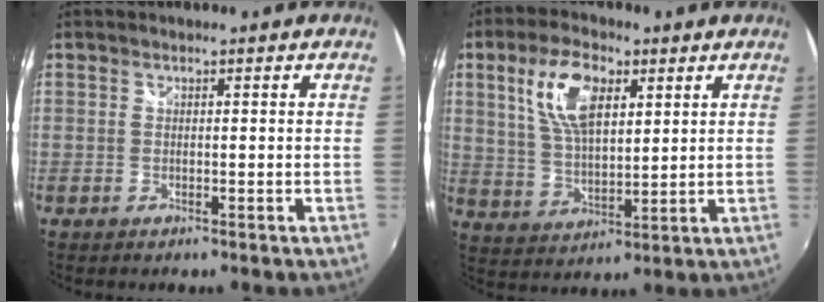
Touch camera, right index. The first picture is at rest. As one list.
[{"total": 11.6, "force": [4.8, 5.4, 9.1], "torque": [-0.178, 0.013, 0.096]}]